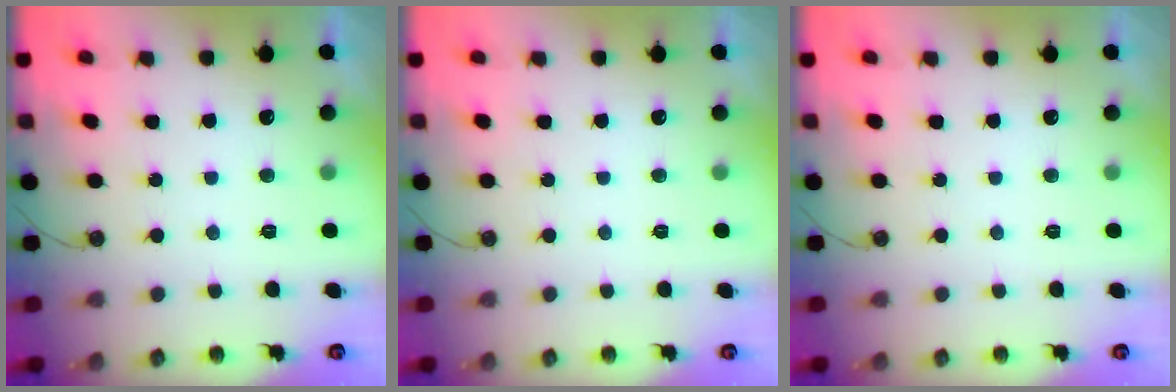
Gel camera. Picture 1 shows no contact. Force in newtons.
{"total": 0.0}
{"total": 0.0}